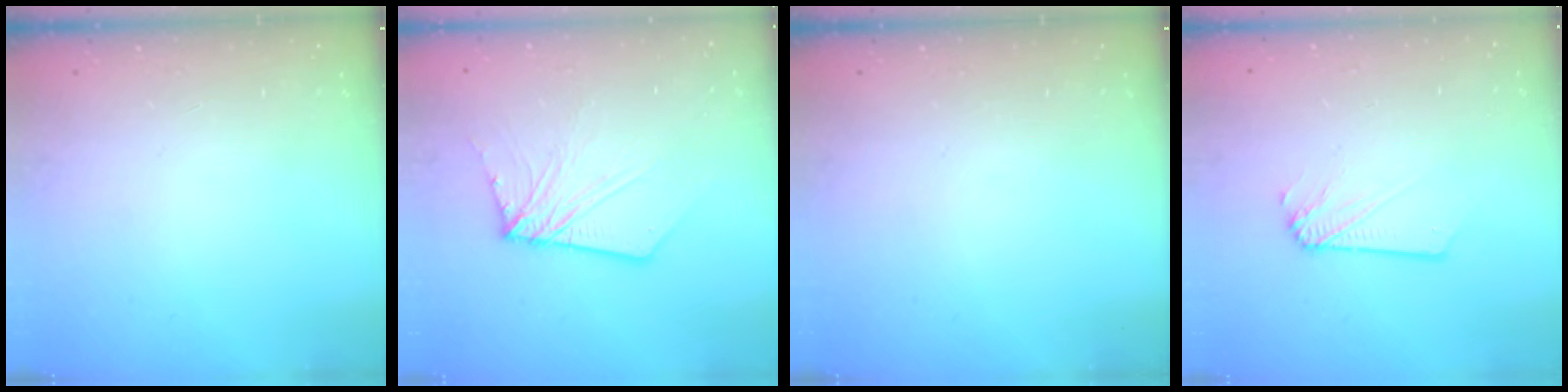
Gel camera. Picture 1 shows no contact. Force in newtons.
{"total": 8.6, "press": 8.5, "slide": 1.0}
{"total": 0.0}
{"total": 1.2, "press": 1.2, "slide": 0.1}